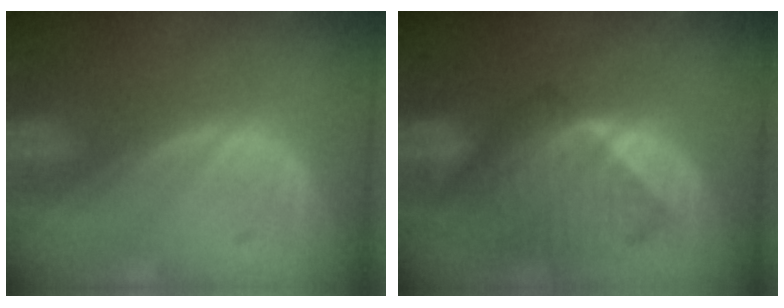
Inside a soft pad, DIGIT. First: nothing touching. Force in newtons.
{"total": 8.9, "press": 8.0, "slide": 3.7}